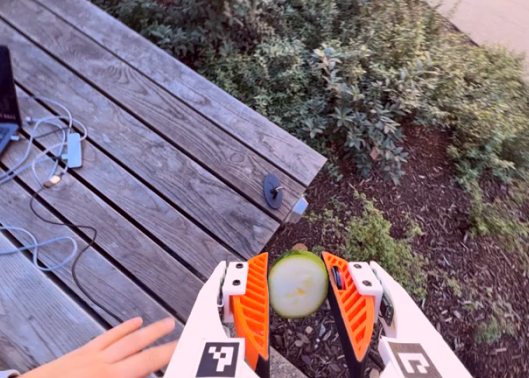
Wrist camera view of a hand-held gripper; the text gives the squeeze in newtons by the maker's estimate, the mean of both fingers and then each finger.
{"total": 10.8, "left": 11.1, "right": 10.6}